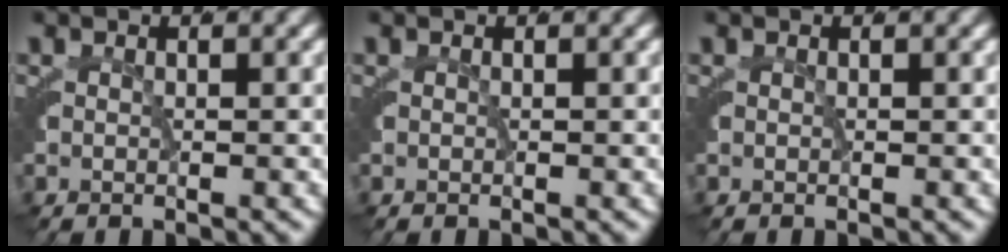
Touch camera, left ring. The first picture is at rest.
{"total": 0.0}
{"total": 0.0}